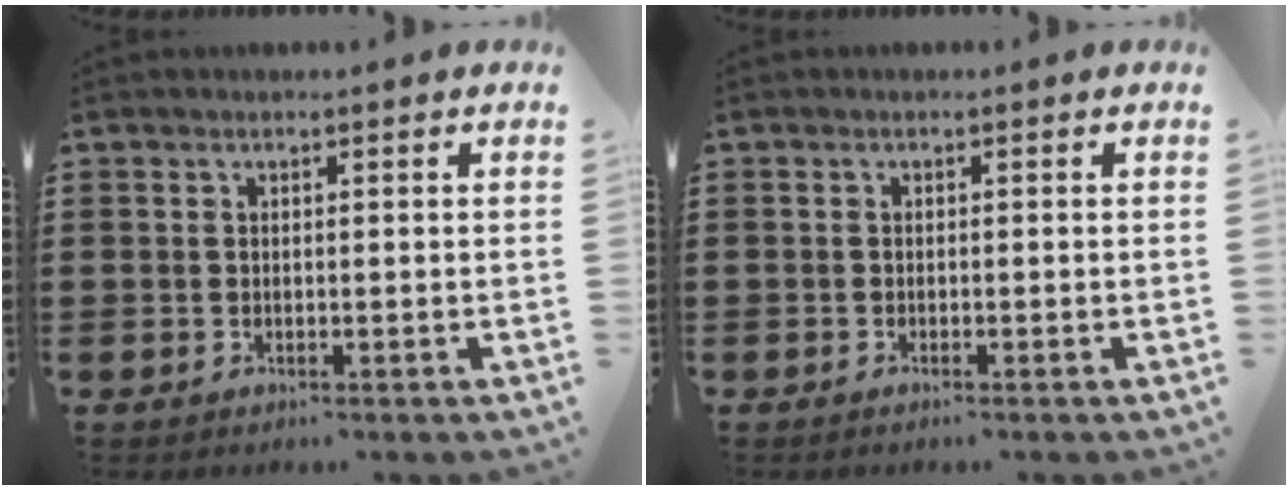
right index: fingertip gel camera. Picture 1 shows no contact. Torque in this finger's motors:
{"motor_torque": [-1.24, 0.90, -1.05, -0.07]}